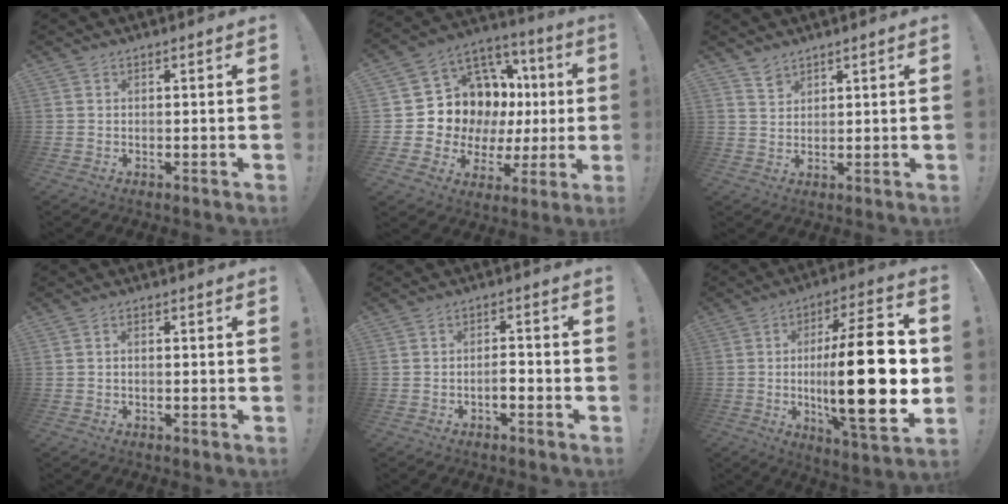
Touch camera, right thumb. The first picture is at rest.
{"total": 12.8, "force": [4.0, 10.8, 5.5], "torque": [-0.092, -0.047, 0.102]}
{"total": 3.2, "force": [2.7, 1.5, 0.7], "torque": [-0.001, -0.020, 0.049]}
{"total": 1.0, "force": [-0.4, 0.3, 0.8], "torque": [-0.015, 0.002, -0.007]}
{"total": 3.2, "force": [-1.7, 0.9, 2.6], "torque": [-0.042, 0.003, -0.029]}
{"total": 28.6, "force": [-0.8, 7.8, 27.5], "torque": [-0.455, -0.015, -0.015]}